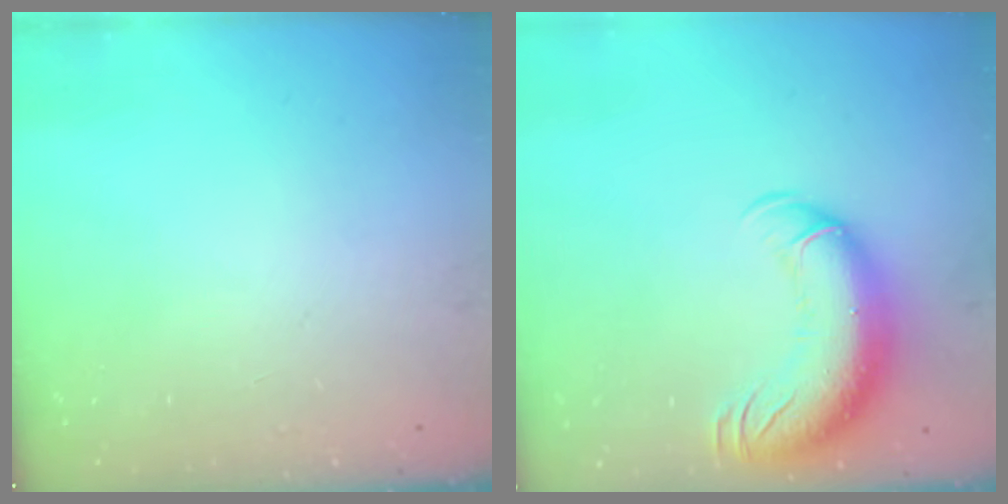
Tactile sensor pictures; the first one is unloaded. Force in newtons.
{"total": 14.6, "press": 14.2, "slide": 3.3}